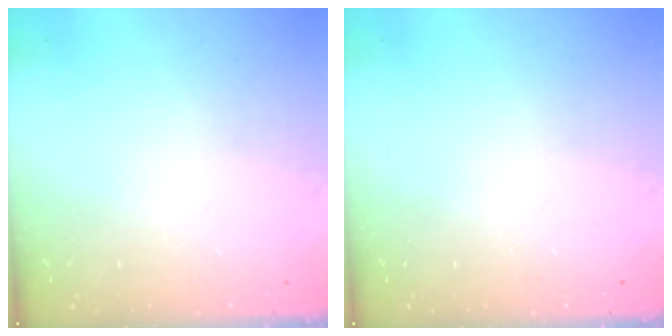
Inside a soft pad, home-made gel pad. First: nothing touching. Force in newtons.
{"total": 0.0}